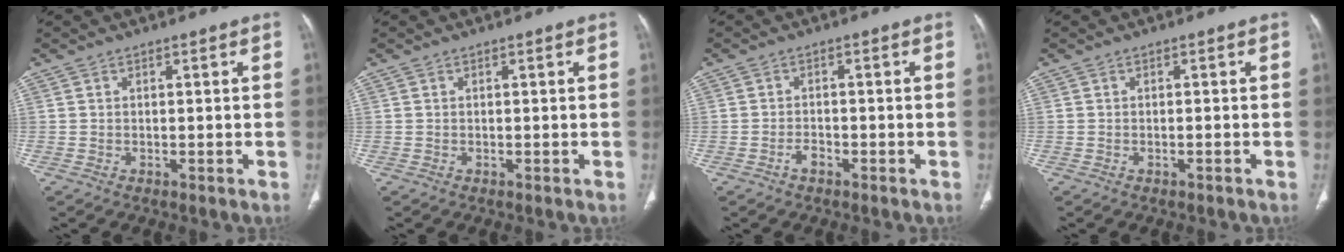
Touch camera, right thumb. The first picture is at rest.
{"total": 0.0}
{"total": 1.7, "force": [-1.2, 0.8, 0.9], "torque": [-0.018, 0.007, -0.023]}
{"total": 0.5, "force": [-0.4, -0.1, 0.3], "torque": [-0.012, 0.006, -0.003]}